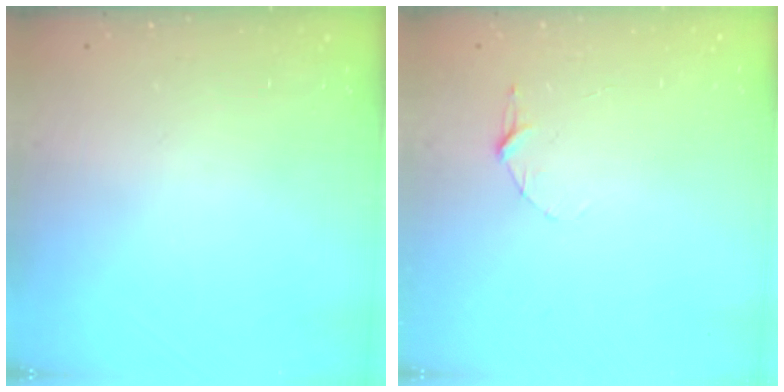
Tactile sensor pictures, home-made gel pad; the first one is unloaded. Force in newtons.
{"total": 4.7, "press": 4.7, "slide": 0.5}